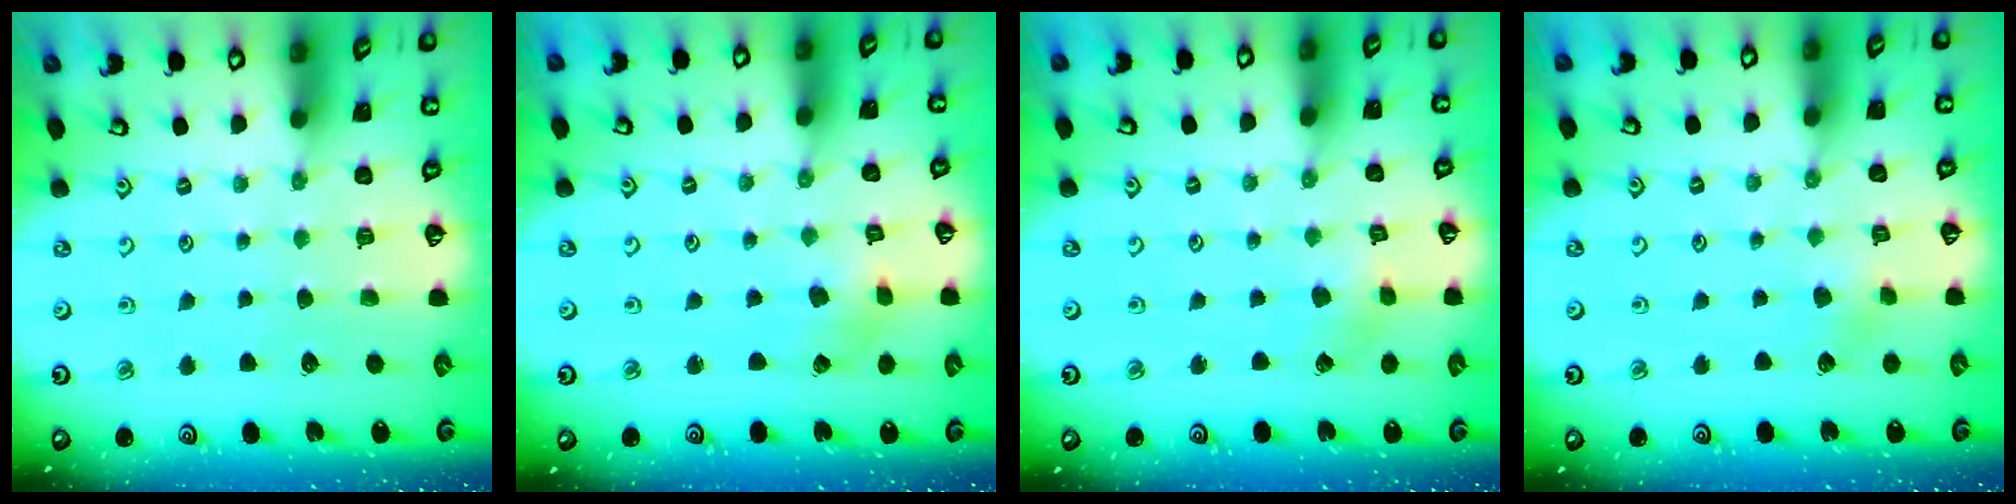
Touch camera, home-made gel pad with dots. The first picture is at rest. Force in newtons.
{"total": 2.7, "press": 2.7, "slide": 0.4}
{"total": 2.9, "press": 2.9, "slide": 0.2}
{"total": 2.5, "press": 2.5, "slide": 0.4}